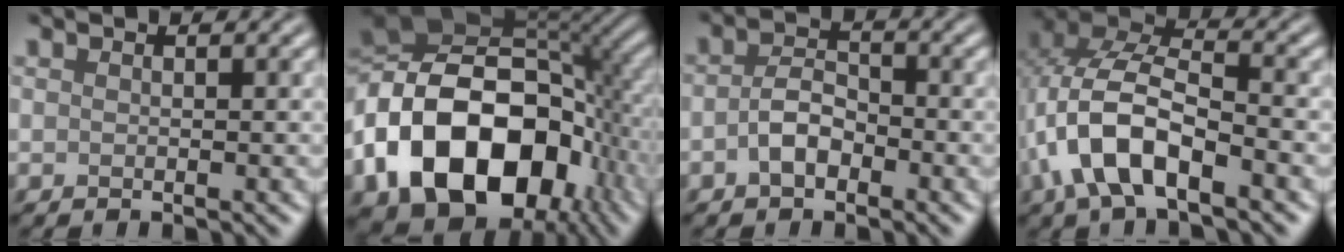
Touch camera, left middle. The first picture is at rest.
{"total": 18.4, "force": [-5.3, 12.7, 12.3], "torque": [-0.239, -0.011, -0.099]}
{"total": 2.8, "force": [-1.1, 1.7, 2.0], "torque": [-0.040, 0.005, -0.026]}
{"total": 8.2, "force": [-3.1, 3.8, 6.6], "torque": [-0.136, 0.011, -0.065]}